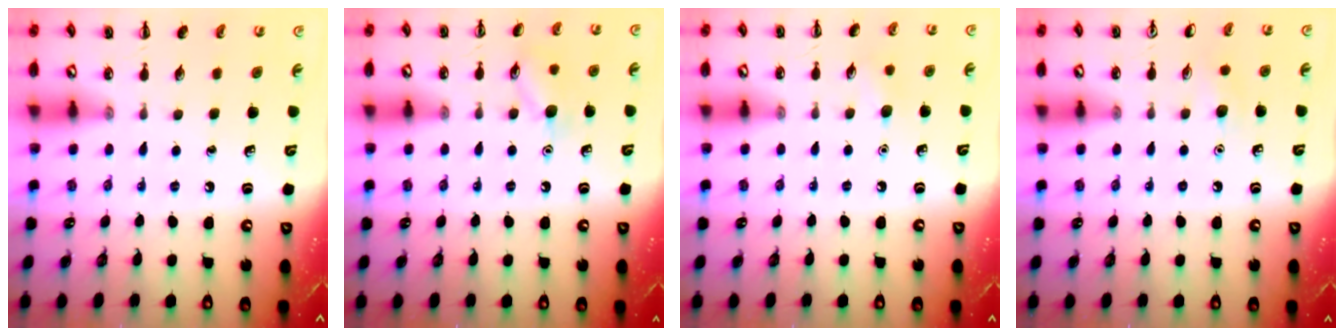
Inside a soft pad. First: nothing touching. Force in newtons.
{"total": 8.3, "press": 8.3, "slide": 1.1}
{"total": 6.4, "press": 6.2, "slide": 1.6}
{"total": 5.2, "press": 5.0, "slide": 1.6}